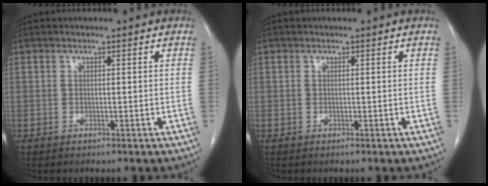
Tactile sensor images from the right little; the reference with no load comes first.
{"total": 0.0}